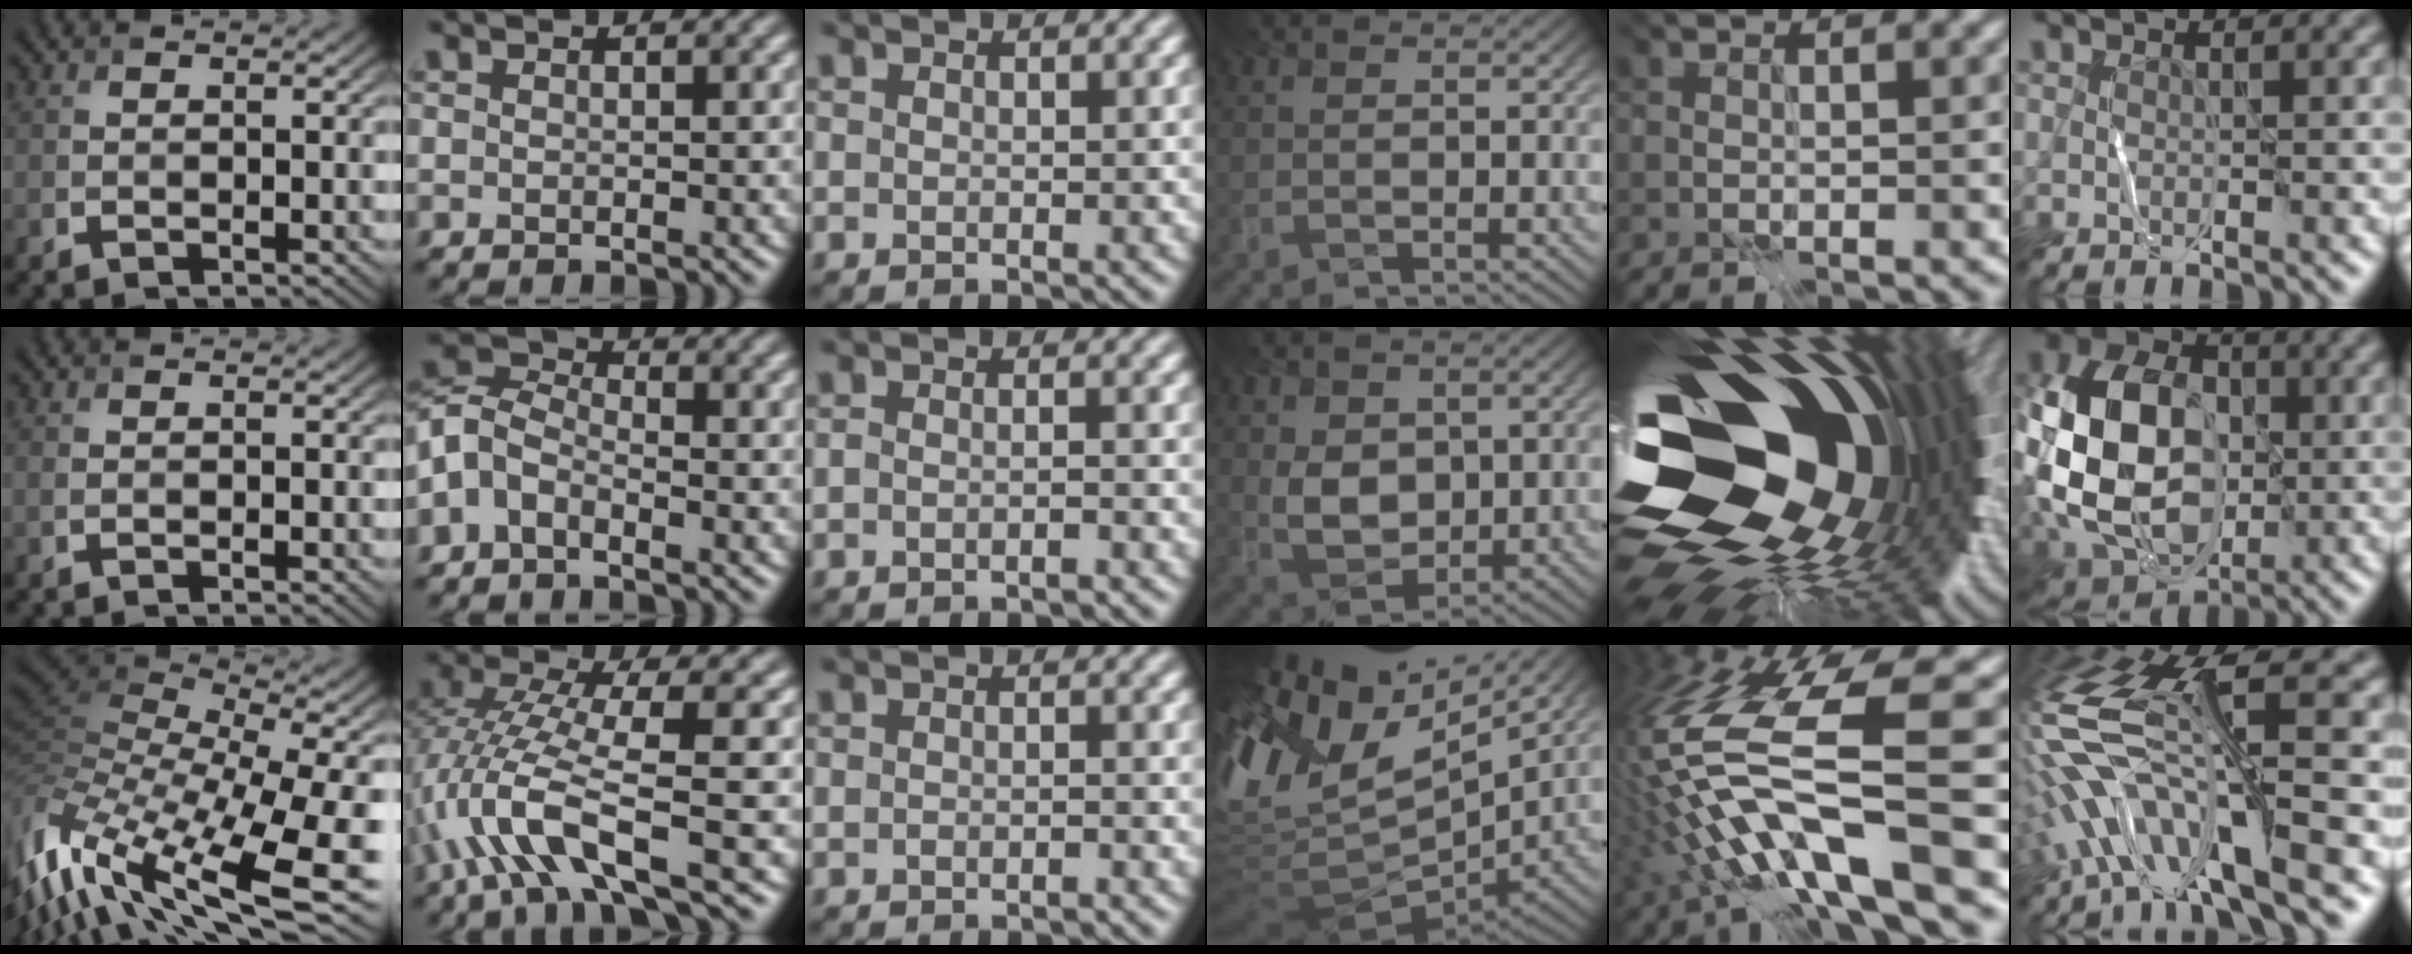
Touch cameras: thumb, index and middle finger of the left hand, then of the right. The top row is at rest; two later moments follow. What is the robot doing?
{"motion": "wrap", "object": "wrapping paper"}